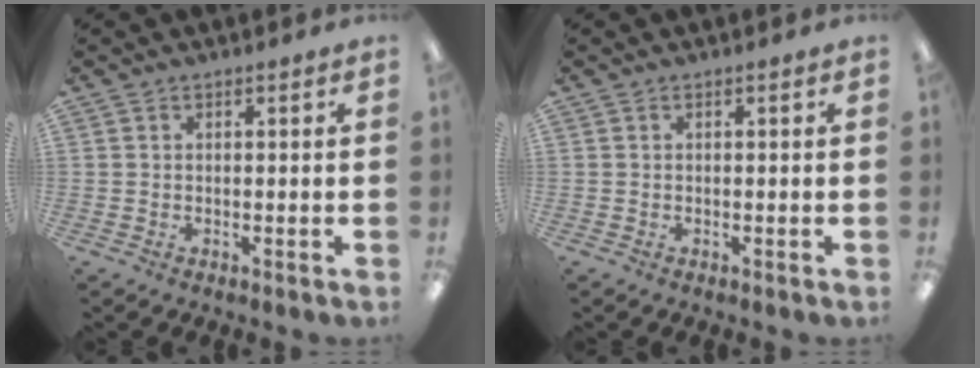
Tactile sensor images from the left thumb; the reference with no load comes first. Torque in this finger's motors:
{"motor_torque": [-0.07, 0.04, 0.01, 0.01, 0.00]}